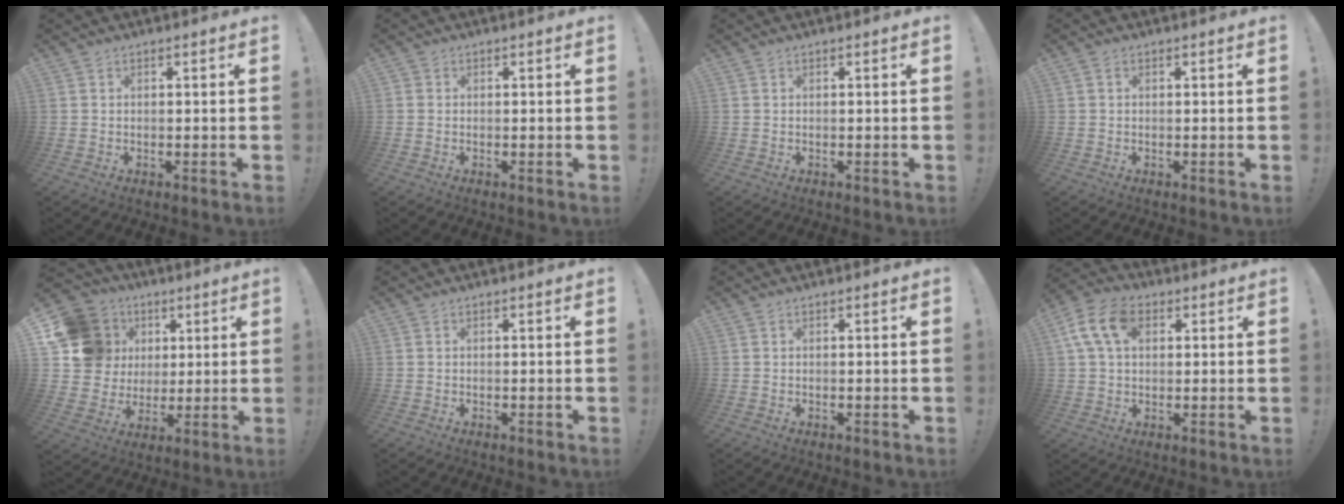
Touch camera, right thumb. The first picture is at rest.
{"total": 0.6, "force": [0.0, 0.6, 0.1], "torque": [-0.004, 0.002, 0.001]}
{"total": 0.0}
{"total": 0.5, "force": [0.2, 0.5, 0.2], "torque": [-0.010, 0.005, 0.004]}
{"total": 17.8, "force": [5.2, 15.7, 6.8], "torque": [-0.101, -0.010, 0.130]}
{"total": 0.0}
{"total": 0.0}
{"total": 12.2, "force": [3.9, 8.1, 8.3], "torque": [-0.147, 0.009, 0.077]}